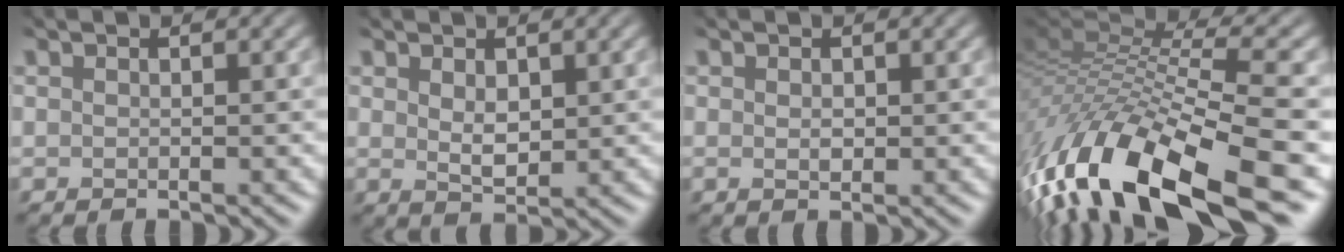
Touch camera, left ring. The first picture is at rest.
{"total": 2.1, "force": [0.5, 1.2, 1.7], "torque": [-0.042, -0.011, 0.015]}
{"total": 0.7, "force": [0.1, 0.4, 0.6], "torque": [-0.017, -0.008, 0.007]}
{"total": 14.0, "force": [-7.5, 4.4, 11.0], "torque": [-0.234, 0.004, -0.131]}